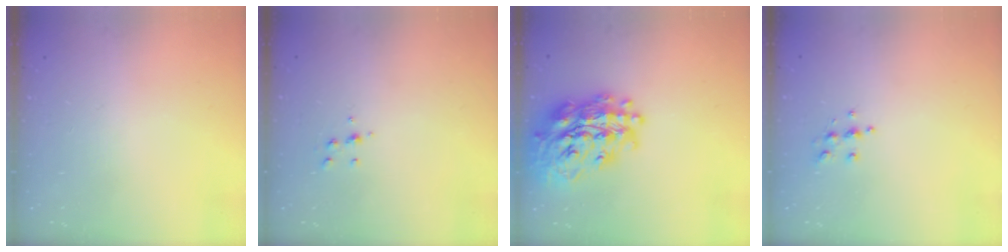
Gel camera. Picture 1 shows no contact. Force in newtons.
{"total": 5.3, "press": 5.3, "slide": 0.5}
{"total": 25.9, "press": 25.8, "slide": 2.3}
{"total": 5.1, "press": 5.1, "slide": 0.3}